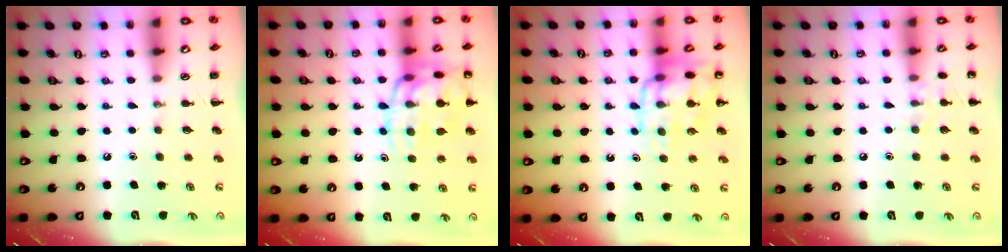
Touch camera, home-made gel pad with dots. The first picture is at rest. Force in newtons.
{"total": 17.7, "press": 17.6, "slide": 1.9}
{"total": 15.4, "press": 15.3, "slide": 2.0}
{"total": 7.6, "press": 7.3, "slide": 2.1}